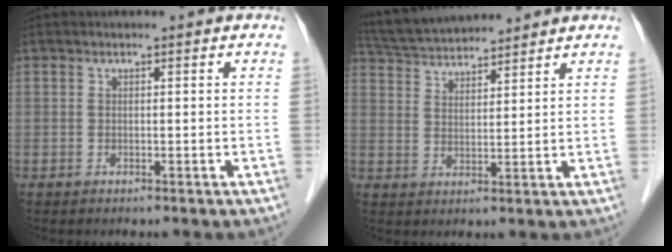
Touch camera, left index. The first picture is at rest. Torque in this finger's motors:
{"motor_torque": [-0.24, -0.41, 0.22, 0.04]}